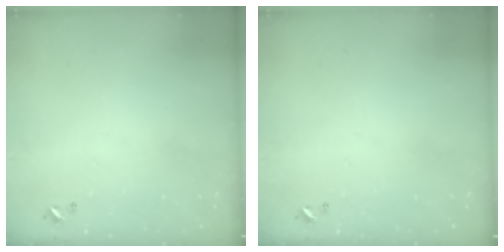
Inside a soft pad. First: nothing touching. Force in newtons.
{"total": 0.0}